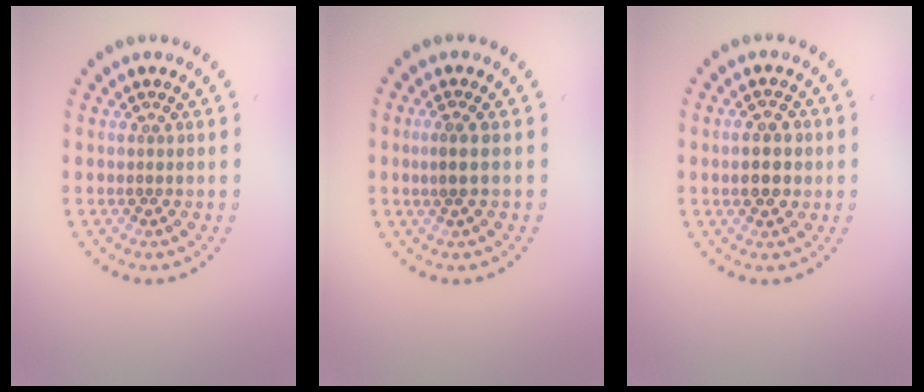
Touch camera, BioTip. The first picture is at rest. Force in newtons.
{"total": 1.2, "press": 1.0, "slide": 0.8}
{"total": 3.2, "press": 3.2, "slide": 0.1}